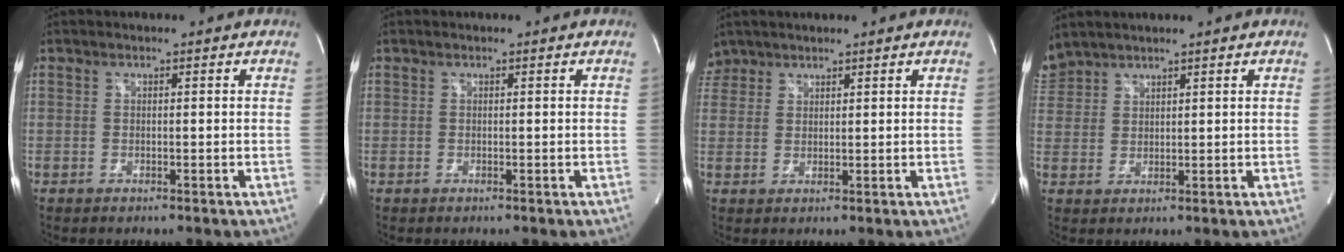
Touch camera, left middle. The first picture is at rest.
{"total": 0.0}
{"total": 3.5, "force": [2.8, 2.0, -0.2], "torque": [0.009, 0.011, 0.055]}
{"total": 4.0, "force": [3.8, 1.1, 0.2], "torque": [-0.019, 0.019, 0.085]}